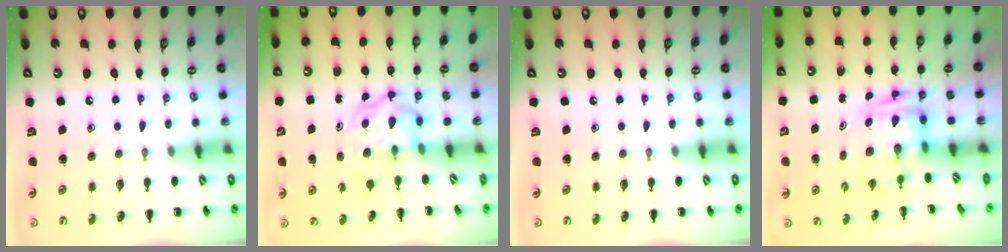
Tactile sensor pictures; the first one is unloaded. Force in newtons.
{"total": 3.6, "press": 3.6, "slide": 0.4}
{"total": 0.0}
{"total": 2.7, "press": 2.7, "slide": 0.5}